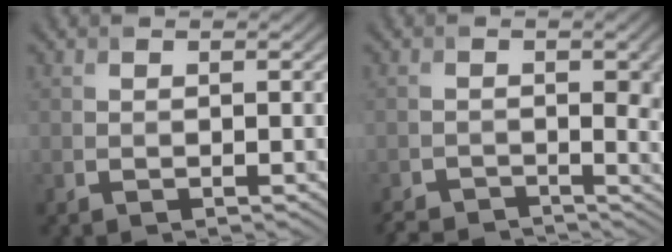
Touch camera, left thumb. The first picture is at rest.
{"total": 4.2, "force": [-2.8, 1.1, 3.0], "torque": [-0.045, -0.003, -0.048]}